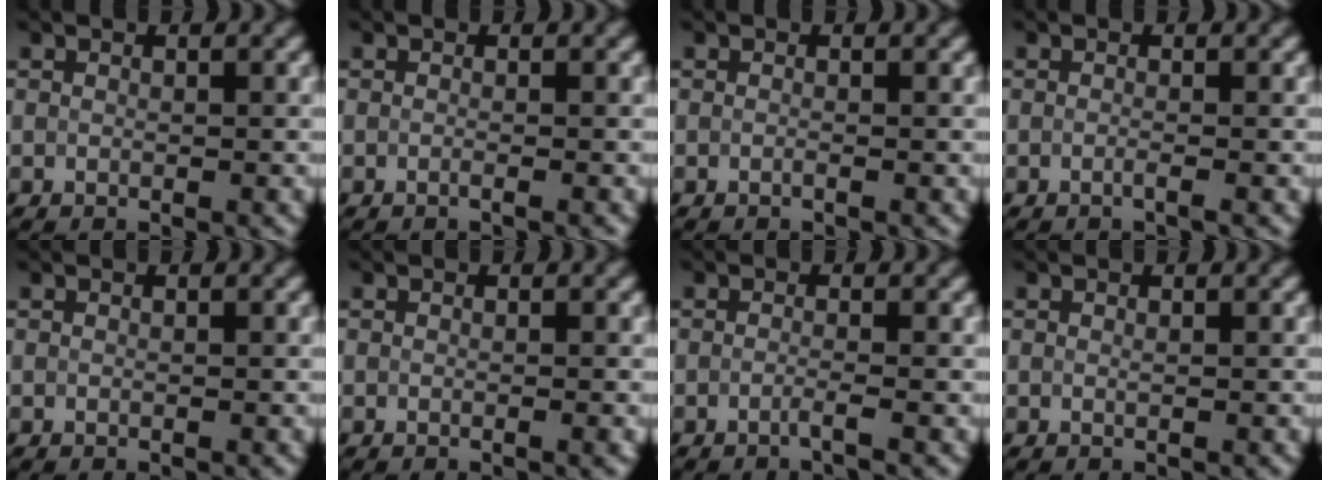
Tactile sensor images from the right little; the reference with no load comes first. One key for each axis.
{"total": 0.8, "fx": -0.6, "fy": 0.2, "fz": 0.5, "tx": 0.001, "ty": -0.008, "tz": -0.017}
{"total": 0.6, "fx": -0.5, "fy": -0.1, "fz": 0.0, "tx": 0.000, "ty": -0.008, "tz": -0.013}
{"total": 0.8, "fx": -0.8, "fy": -0.1, "fz": 0.1, "tx": -0.001, "ty": -0.007, "tz": -0.016}
{"total": 0.0}
{"total": 1.1, "fx": -0.2, "fy": 0.5, "fz": 0.9, "tx": -0.001, "ty": 0.001, "tz": -0.011}
{"total": 1.2, "fx": -1.1, "fy": -0.3, "fz": 0.0, "tx": -0.001, "ty": -0.003, "tz": -0.023}
{"total": 0.0}